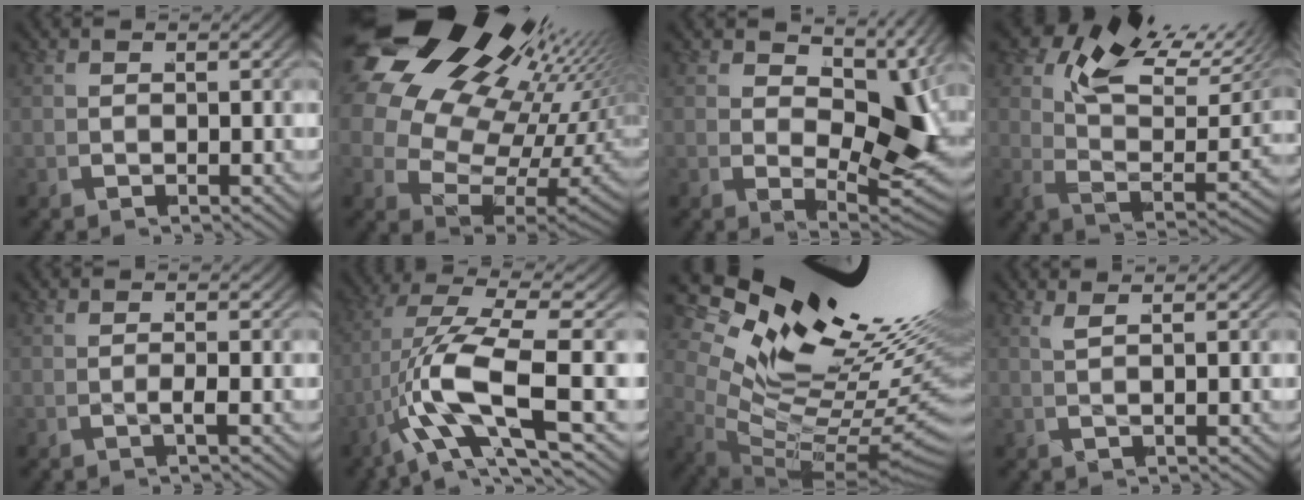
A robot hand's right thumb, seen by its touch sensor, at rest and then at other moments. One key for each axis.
{"total": 21.1, "fx": 5.3, "fy": 13.6, "fz": 15.3, "tx": -0.257, "ty": -0.007, "tz": 0.077}
{"total": 8.9, "fx": 1.6, "fy": 4.8, "fz": 7.3, "tx": -0.103, "ty": -0.026, "tz": 0.039}
{"total": 12.5, "fx": 5.4, "fy": 6.6, "fz": 9.1, "tx": -0.133, "ty": 0.008, "tz": 0.068}
{"total": 0.7, "fx": 0.0, "fy": -0.4, "fz": 0.6, "tx": -0.013, "ty": 0.001, "tz": -0.005}
{"total": 7.7, "fx": -1.3, "fy": 2.4, "fz": 7.2, "tx": -0.172, "ty": -0.020, "tz": -0.013}
{"total": 20.6, "fx": 2.6, "fy": 11.9, "fz": 16.6, "tx": -0.236, "ty": -0.033, "tz": 0.040}
{"total": 1.9, "fx": 1.5, "fy": -0.3, "fz": 1.0, "tx": -0.014, "ty": 0.007, "tz": 0.028}